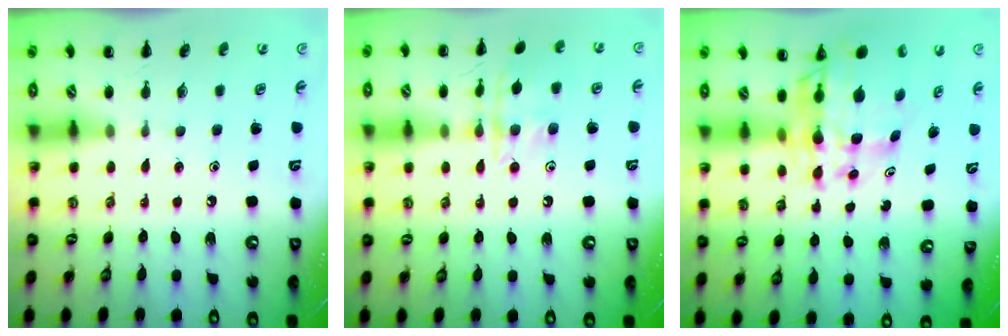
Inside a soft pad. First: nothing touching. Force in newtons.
{"total": 12.9, "press": 12.9, "slide": 0.6}
{"total": 11.5, "press": 10.8, "slide": 3.9}